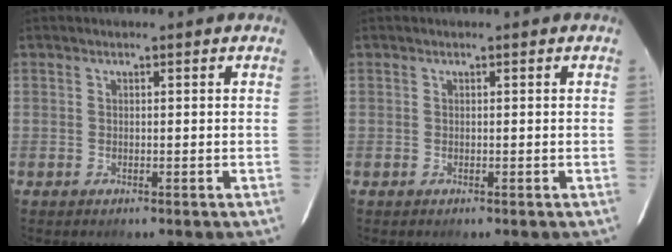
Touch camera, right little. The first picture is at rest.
{"total": 0.0}